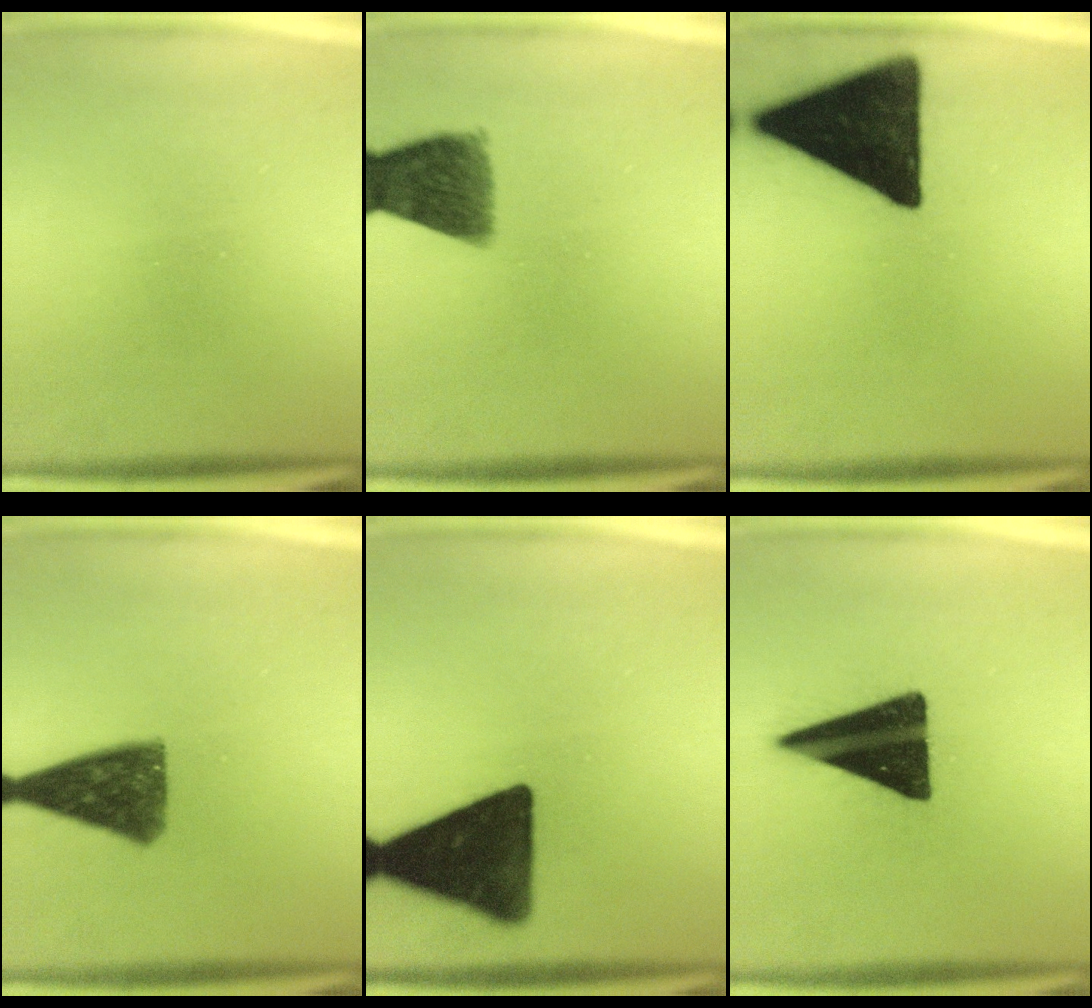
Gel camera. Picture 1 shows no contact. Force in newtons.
{"total": 9.6}
{"total": 19.3}
{"total": 10.6}
{"total": 16.8}
{"total": 18.8}